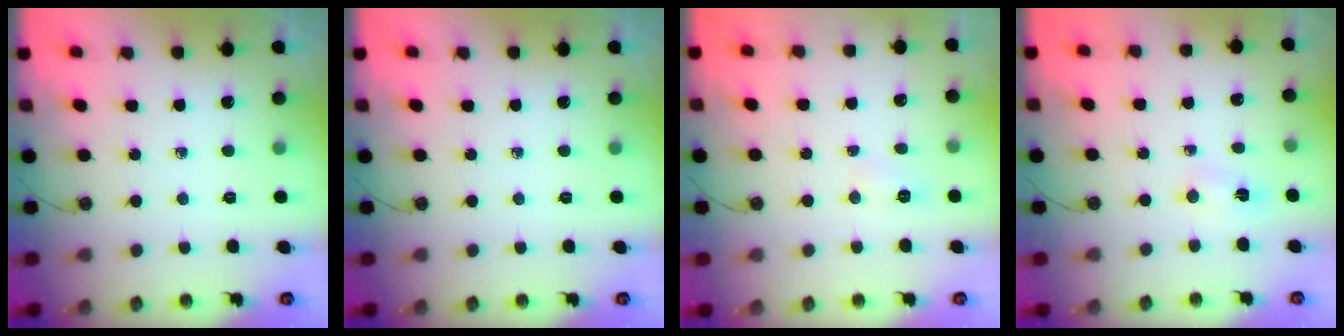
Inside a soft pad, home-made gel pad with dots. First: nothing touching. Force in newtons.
{"total": 0.0}
{"total": 5.5, "press": 5.5, "slide": 0.6}
{"total": 12.3, "press": 2.8, "slide": 11.9}